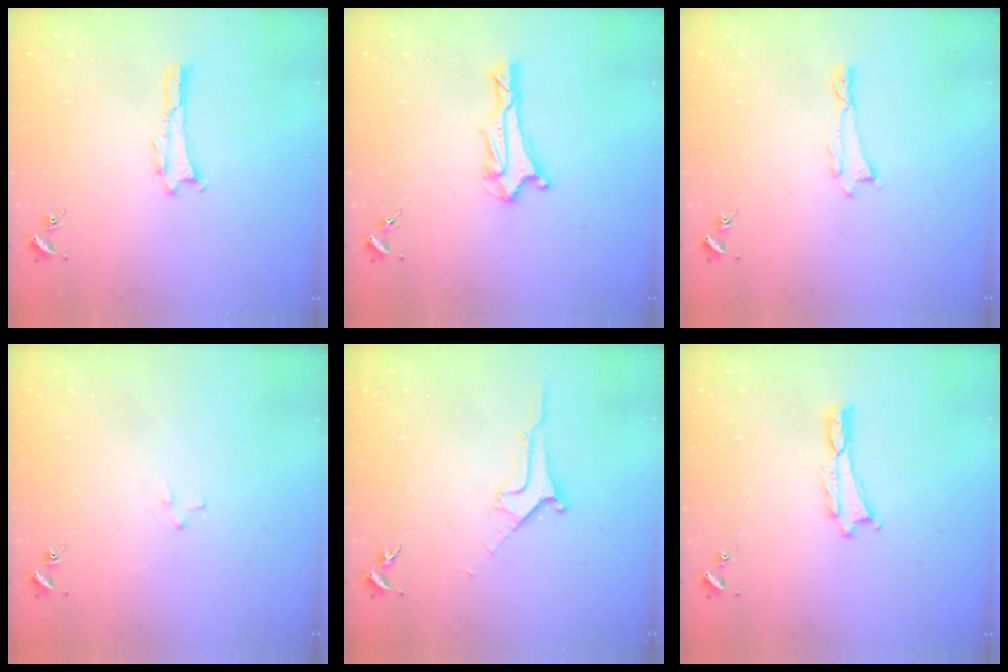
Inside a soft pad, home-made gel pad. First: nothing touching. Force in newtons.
{"total": 2.9, "press": 2.8, "slide": 0.7}
{"total": 0.0}
{"total": 1.9, "press": 1.9, "slide": 0.1}
{"total": 1.8, "press": 1.7, "slide": 0.2}
{"total": 0.0}